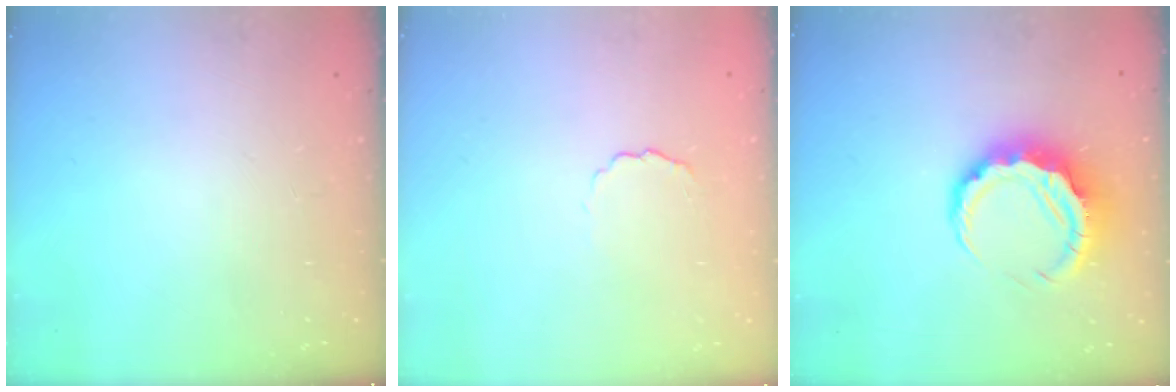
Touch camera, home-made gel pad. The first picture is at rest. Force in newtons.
{"total": 2.4, "press": 2.4, "slide": 0.5}
{"total": 9.3, "press": 9.2, "slide": 1.6}